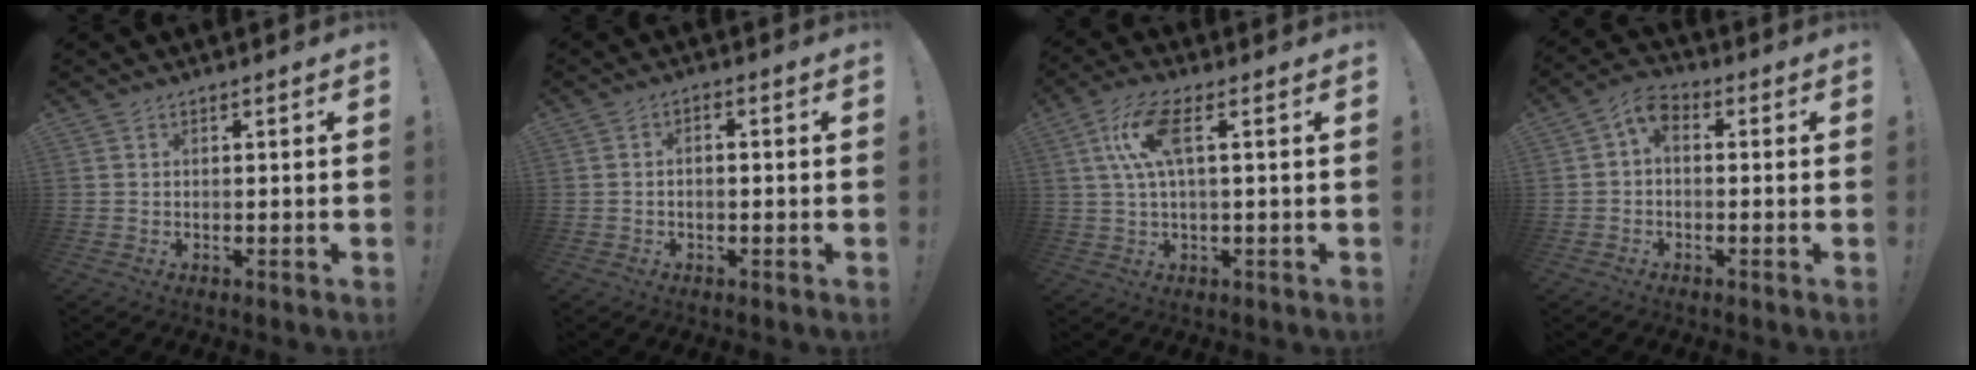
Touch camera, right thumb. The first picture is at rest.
{"total": 1.8, "force": [-1.1, 0.6, 1.3], "torque": [-0.022, 0.007, -0.019]}
{"total": 10.2, "force": [2.6, 3.1, 9.4], "torque": [-0.191, 0.002, 0.047]}
{"total": 4.7, "force": [0.4, 2.9, 3.7], "torque": [-0.082, 0.004, 0.010]}